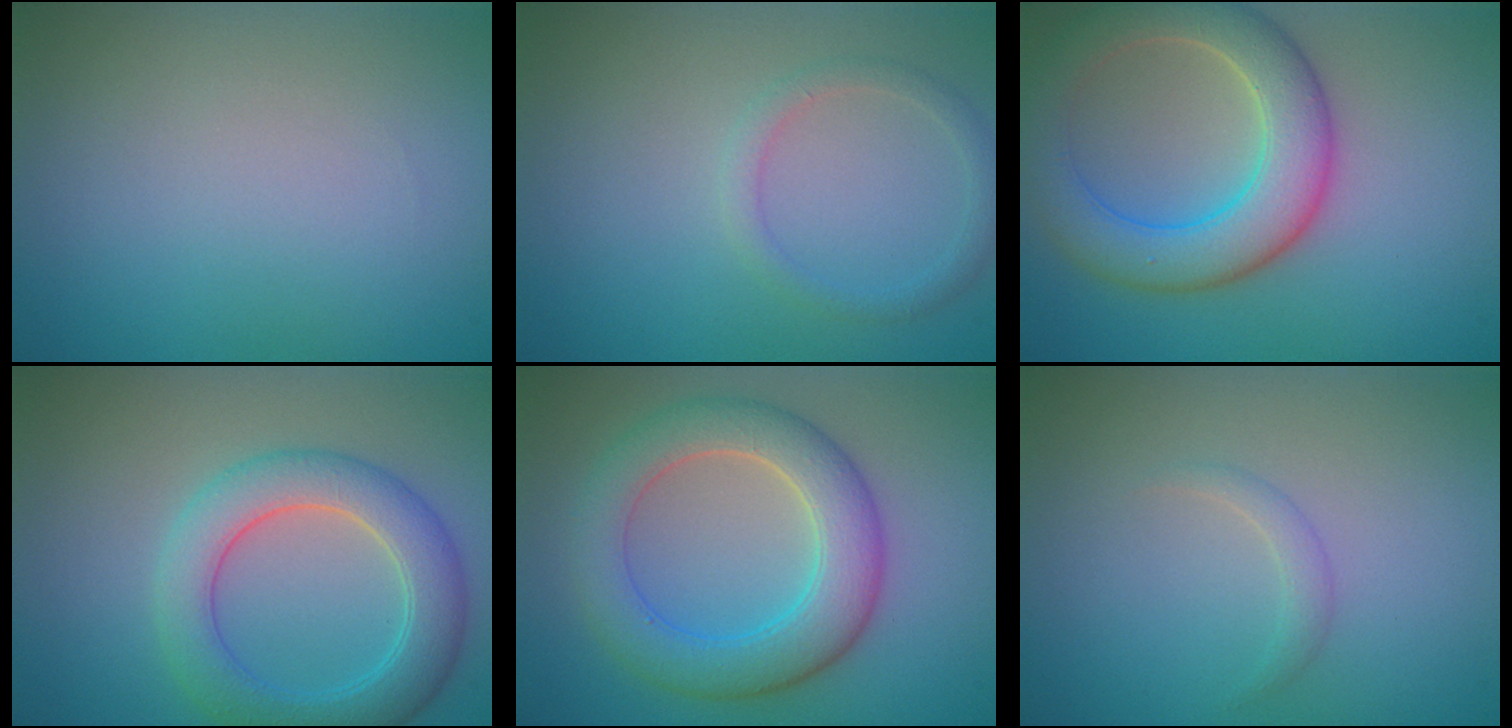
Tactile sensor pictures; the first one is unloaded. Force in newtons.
{"total": 1.6, "press": 1.6, "slide": 0.1}
{"total": 6.9, "press": 6.8, "slide": 0.7}
{"total": 5.5, "press": 5.5, "slide": 0.4}
{"total": 6.3, "press": 6.3, "slide": 0.1}
{"total": 0.9, "press": 0.9, "slide": 0.1}